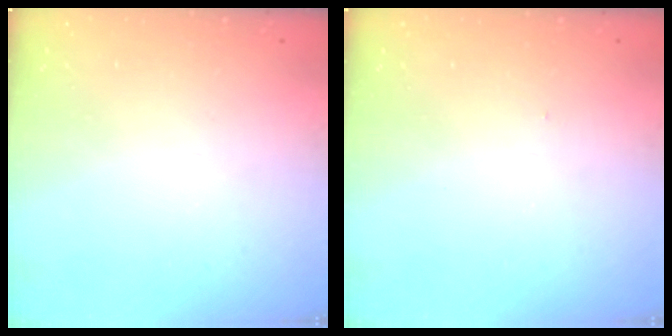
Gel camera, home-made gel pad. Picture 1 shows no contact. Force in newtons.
{"total": 3.1, "press": 3.1, "slide": 0.5}